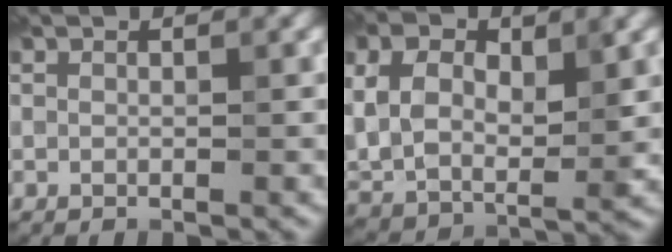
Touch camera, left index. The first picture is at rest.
{"total": 9.1, "force": [2.0, 5.5, 6.9], "torque": [-0.150, -0.002, 0.034]}